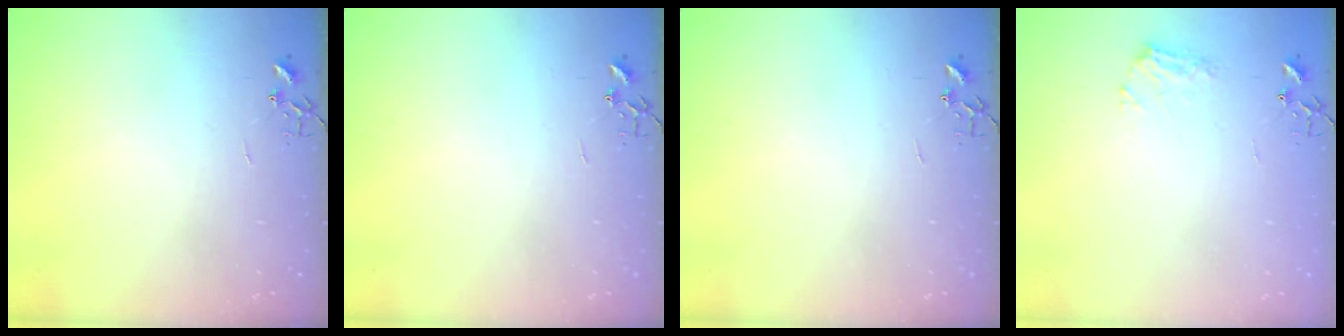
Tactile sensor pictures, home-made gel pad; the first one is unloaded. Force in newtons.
{"total": 0.0}
{"total": 0.0}
{"total": 9.0, "press": 8.9, "slide": 0.9}